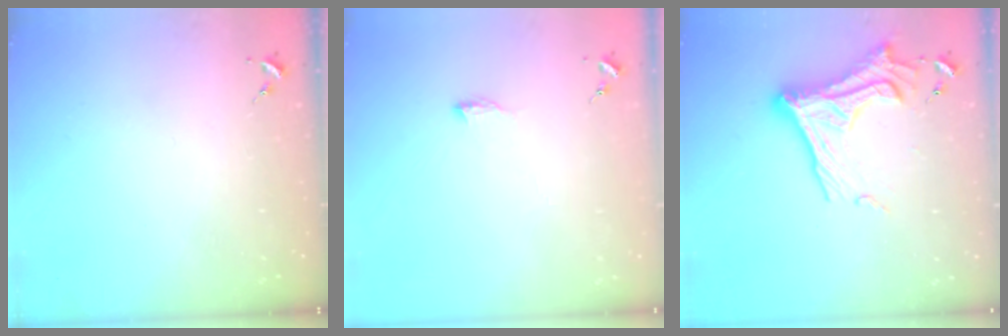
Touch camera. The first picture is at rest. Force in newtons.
{"total": 6.5, "press": 6.4, "slide": 0.7}
{"total": 20.9, "press": 20.8, "slide": 1.7}